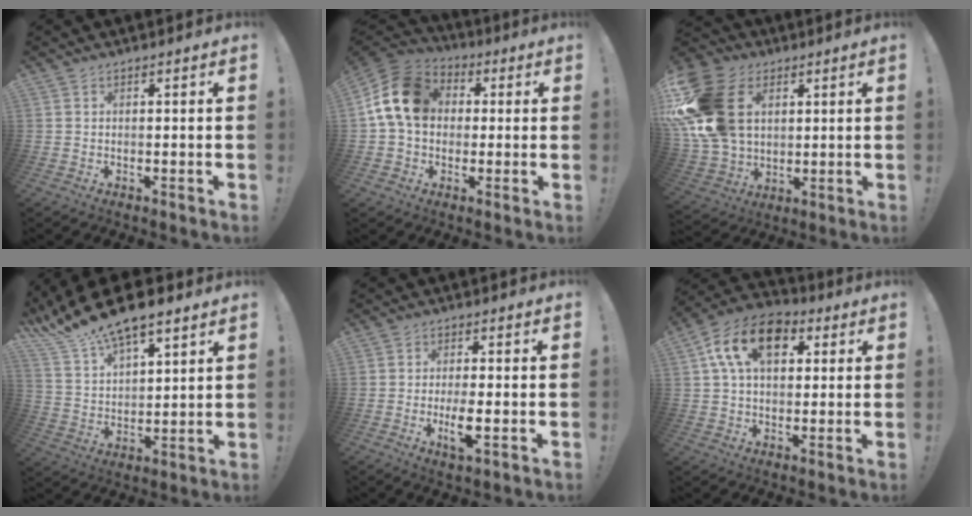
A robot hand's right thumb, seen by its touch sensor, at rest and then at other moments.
{"total": 16.3, "force": [2.8, 12.3, 10.3], "torque": [-0.181, 0.013, 0.058]}
{"total": 23.0, "force": [5.8, 16.5, 14.9], "torque": [-0.298, -0.019, 0.115]}
{"total": 13.4, "force": [11.3, 4.1, 6.0], "torque": [-0.128, -0.079, 0.203]}
{"total": 5.2, "force": [-1.3, 1.4, 4.9], "torque": [-0.089, -0.009, -0.024]}
{"total": 15.4, "force": [5.3, 9.9, 10.6], "torque": [-0.183, 0.000, 0.098]}